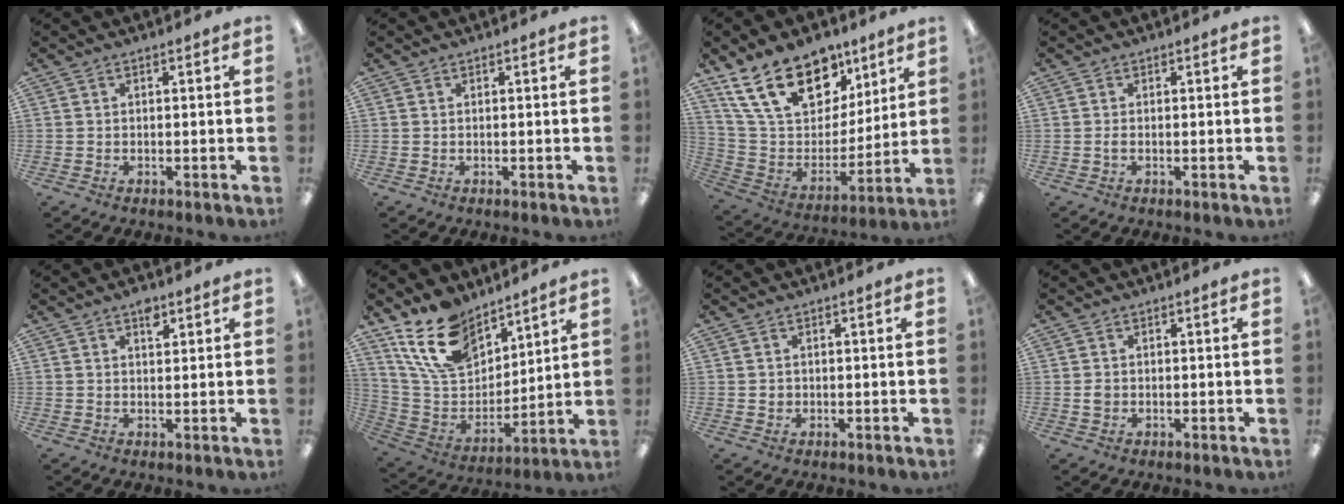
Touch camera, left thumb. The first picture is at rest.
{"total": 0.0}
{"total": 21.9, "force": [13.7, 12.7, 11.4], "torque": [-0.209, -0.066, 0.255]}
{"total": 0.8, "force": [-0.1, 0.4, 0.7], "torque": [-0.013, 0.000, -0.003]}
{"total": 3.3, "force": [2.1, 1.7, 1.9], "torque": [-0.009, -0.011, 0.031]}
{"total": 16.7, "force": [11.7, 9.2, 7.6], "torque": [-0.162, -0.056, 0.225]}
{"total": 1.1, "force": [0.2, 1.0, 0.2], "torque": [-0.006, 0.004, 0.003]}
{"total": 1.4, "force": [0.0, 1.3, 0.6], "torque": [-0.012, 0.005, -0.003]}